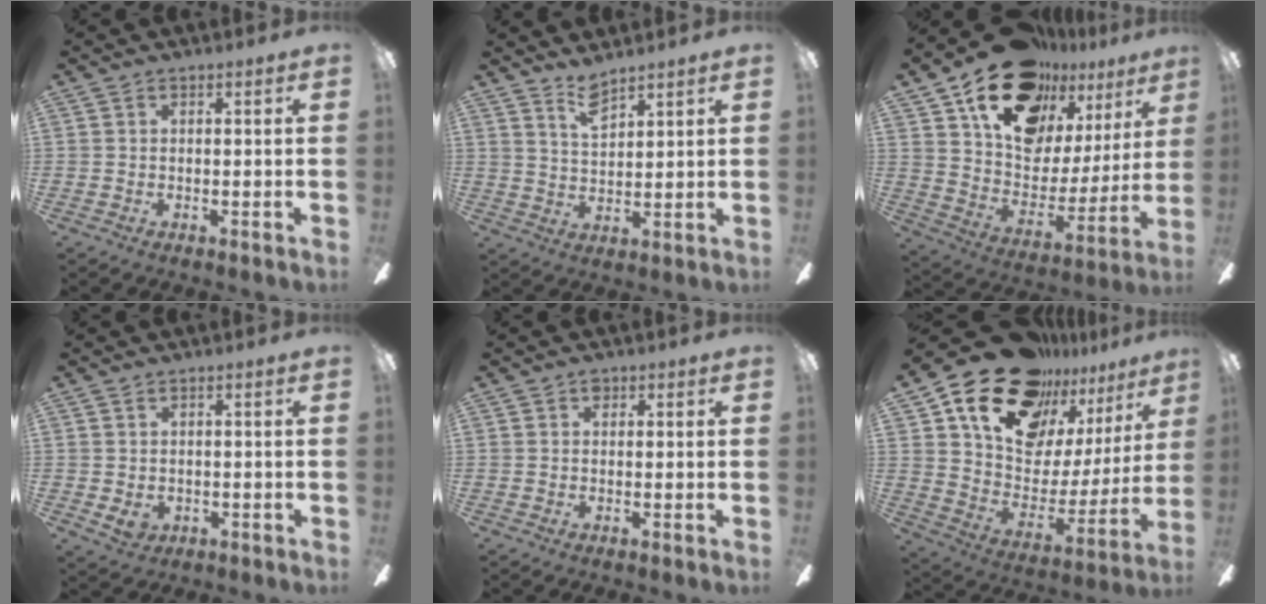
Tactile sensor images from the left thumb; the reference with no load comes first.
{"total": 5.5, "force": [4.7, 1.6, 2.5], "torque": [-0.046, -0.025, 0.082]}
{"total": 19.8, "force": [14.1, 11.2, 8.1], "torque": [-0.144, -0.093, 0.257]}
{"total": 2.8, "force": [-0.3, 2.1, 1.7], "torque": [-0.035, -0.005, -0.008]}
{"total": 1.2, "force": [0.7, 0.8, 0.6], "torque": [-0.005, 0.000, 0.011]}
{"total": 22.3, "force": [16.6, 12.3, 8.5], "torque": [-0.145, -0.111, 0.309]}